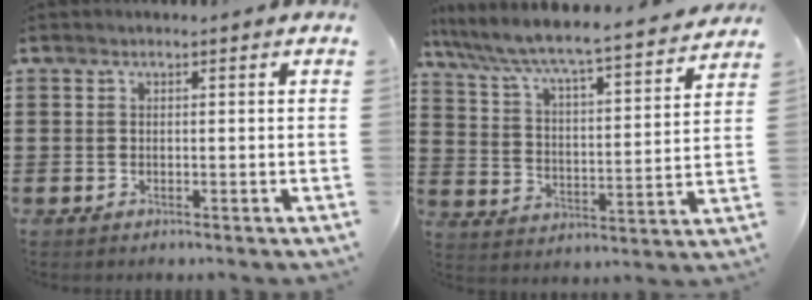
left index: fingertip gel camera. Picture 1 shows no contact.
{"total": 5.7, "force": [5.2, -0.1, 2.2], "torque": [-0.070, -0.050, 0.077]}